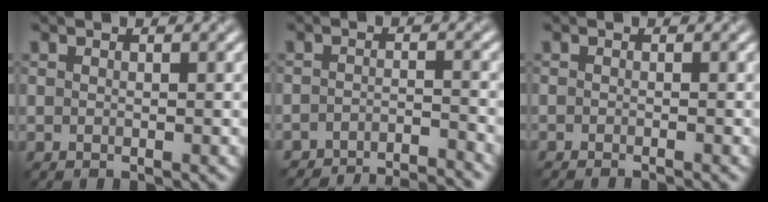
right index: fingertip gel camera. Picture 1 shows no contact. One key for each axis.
{"total": 5.6, "fx": -5.4, "fy": 0.3, "fz": 1.1, "tx": -0.015, "ty": -0.001, "tz": -0.085}
{"total": 0.9, "fx": -0.8, "fy": -0.2, "fz": 0.4, "tx": -0.007, "ty": -0.003, "tz": -0.014}